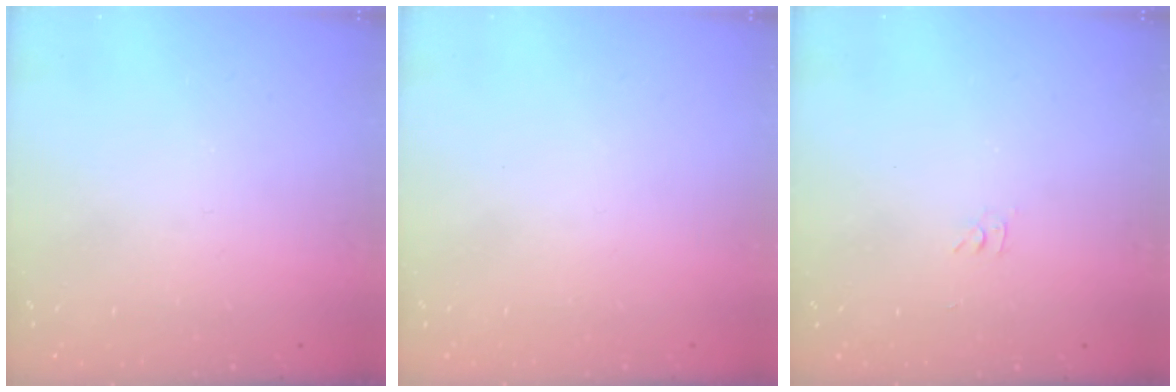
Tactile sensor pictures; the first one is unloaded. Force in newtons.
{"total": 1.7, "press": 1.7, "slide": 0.1}
{"total": 2.8, "press": 2.8, "slide": 0.4}